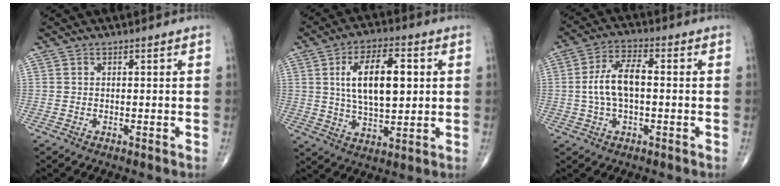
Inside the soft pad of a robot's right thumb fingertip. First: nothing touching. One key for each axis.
{"total": 14.2, "fx": 2.7, "fy": 6.7, "fz": 12.2, "tx": -0.194, "ty": -0.004, "tz": 0.049}
{"total": 8.8, "fx": -0.1, "fy": 4.1, "fz": 7.8, "tx": -0.159, "ty": 0.022, "tz": -0.007}